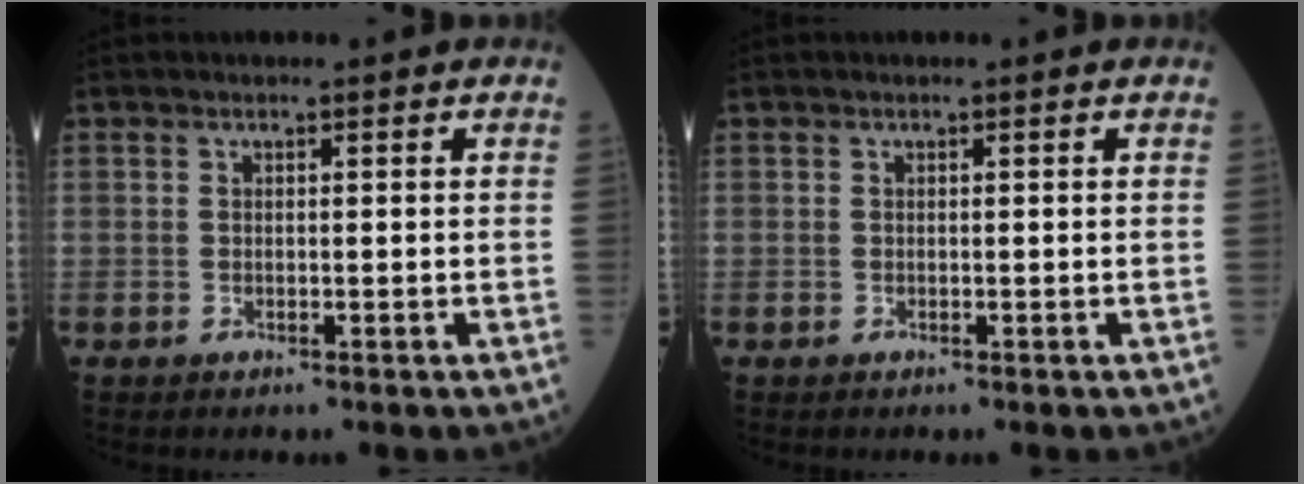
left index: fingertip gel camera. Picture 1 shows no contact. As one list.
[{"total": 0.0}]